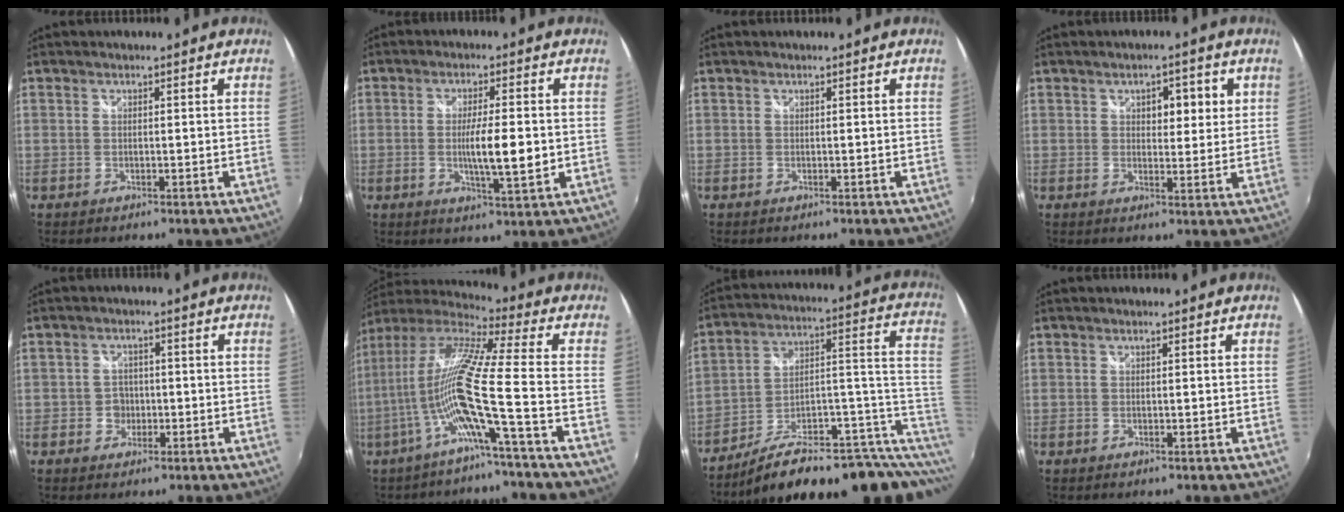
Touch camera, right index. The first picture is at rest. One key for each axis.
{"total": 7.5, "fx": -0.7, "fy": 0.9, "fz": 7.4, "tx": -0.128, "ty": -0.008, "tz": -0.007}
{"total": 0.0}
{"total": 4.7, "fx": 1.8, "fy": 2.5, "fz": 3.5, "tx": -0.047, "ty": 0.011, "tz": 0.028}
{"total": 2.9, "fx": -0.9, "fy": 2.7, "fz": 0.4, "tx": -0.008, "ty": 0.009, "tz": -0.015}
{"total": 13.2, "fx": -4.9, "fy": -2.0, "fz": 12.1, "tx": -0.200, "ty": -0.021, "tz": -0.091}
{"total": 18.9, "fx": -2.2, "fy": 8.0, "fz": 17.0, "tx": -0.242, "ty": 0.021, "tz": -0.029}
{"total": 0.0}